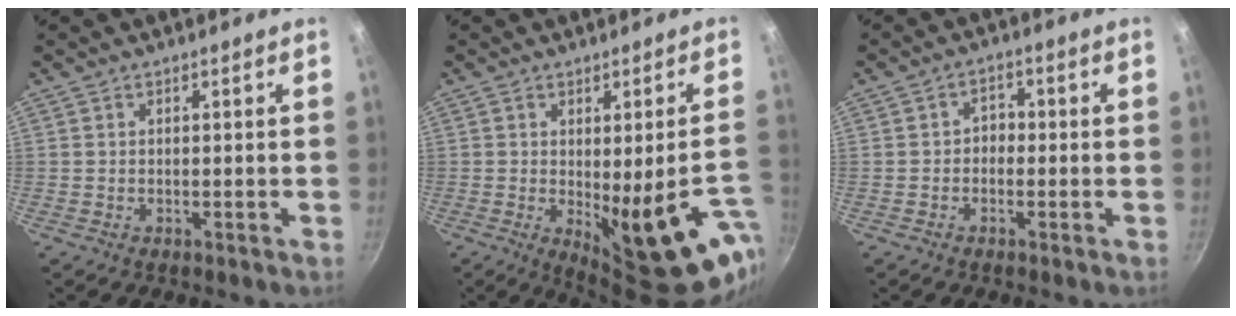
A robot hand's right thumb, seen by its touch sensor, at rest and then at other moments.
{"total": 17.9, "force": [-4.9, 5.7, 16.2], "torque": [-0.176, -0.019, -0.043]}
{"total": 2.6, "force": [-0.8, 2.0, 1.3], "torque": [-0.005, 0.012, -0.017]}